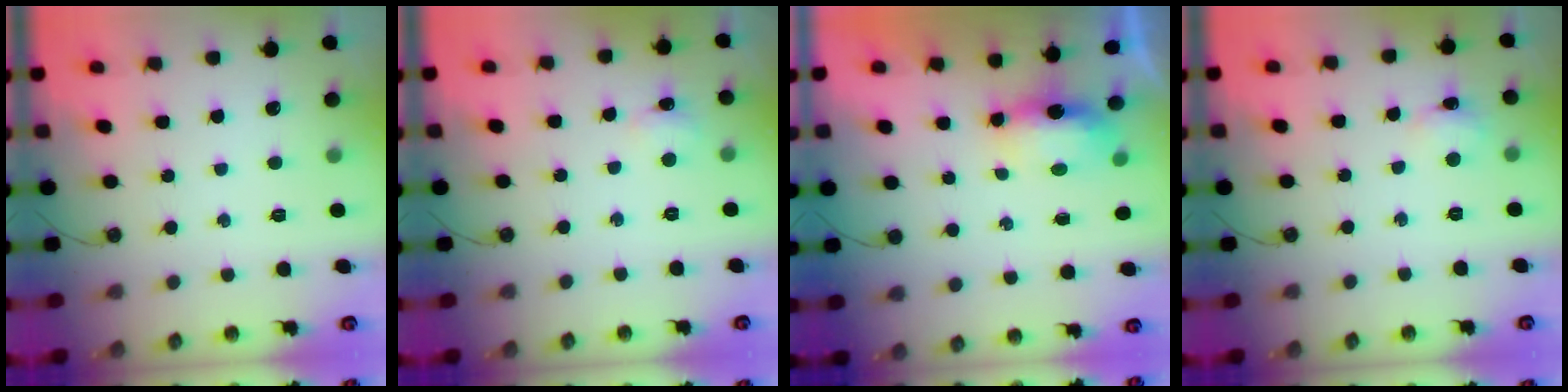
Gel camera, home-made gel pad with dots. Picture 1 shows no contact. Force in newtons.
{"total": 3.4, "press": 2.9, "slide": 1.7}
{"total": 6.5, "press": 6.1, "slide": 2.3}
{"total": 3.7, "press": 3.6, "slide": 0.7}